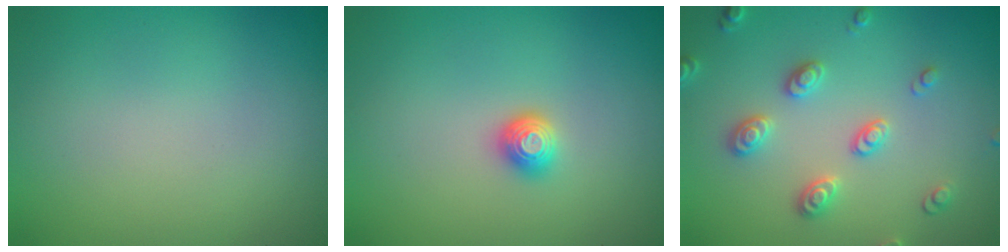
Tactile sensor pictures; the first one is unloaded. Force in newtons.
{"total": 1.4, "press": 1.2, "slide": 0.6}
{"total": 2.8, "press": 2.7, "slide": 0.8}